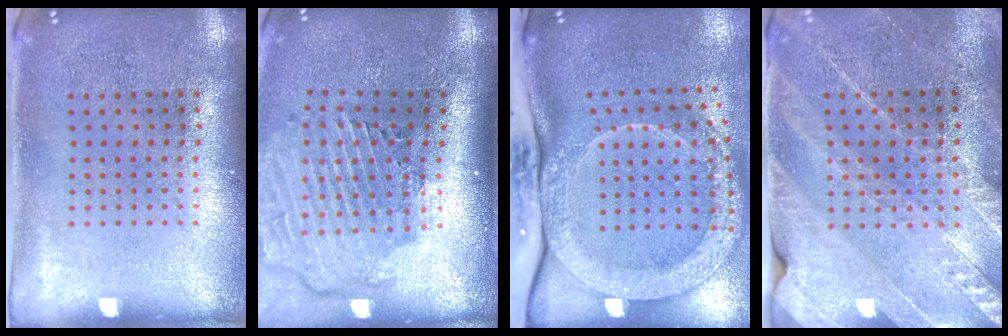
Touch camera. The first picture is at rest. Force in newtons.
{"total": 2.9, "press": 2.2, "slide": 1.8}
{"total": 3.1, "press": 2.2, "slide": 2.2}
{"total": 2.6, "press": 2.5, "slide": 0.4}